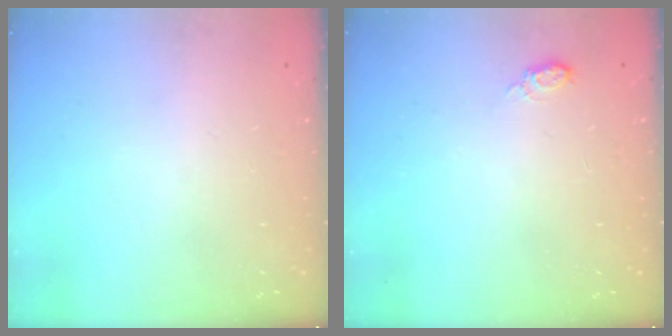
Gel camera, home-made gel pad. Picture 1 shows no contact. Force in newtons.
{"total": 5.6, "press": 5.6, "slide": 0.6}